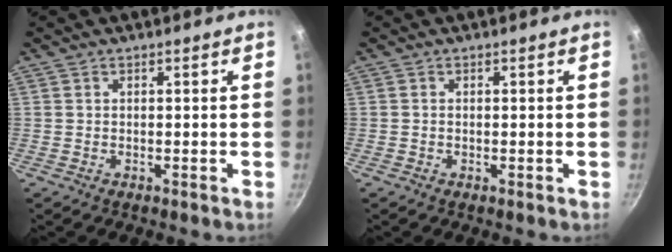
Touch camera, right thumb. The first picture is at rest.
{"total": 0.0}